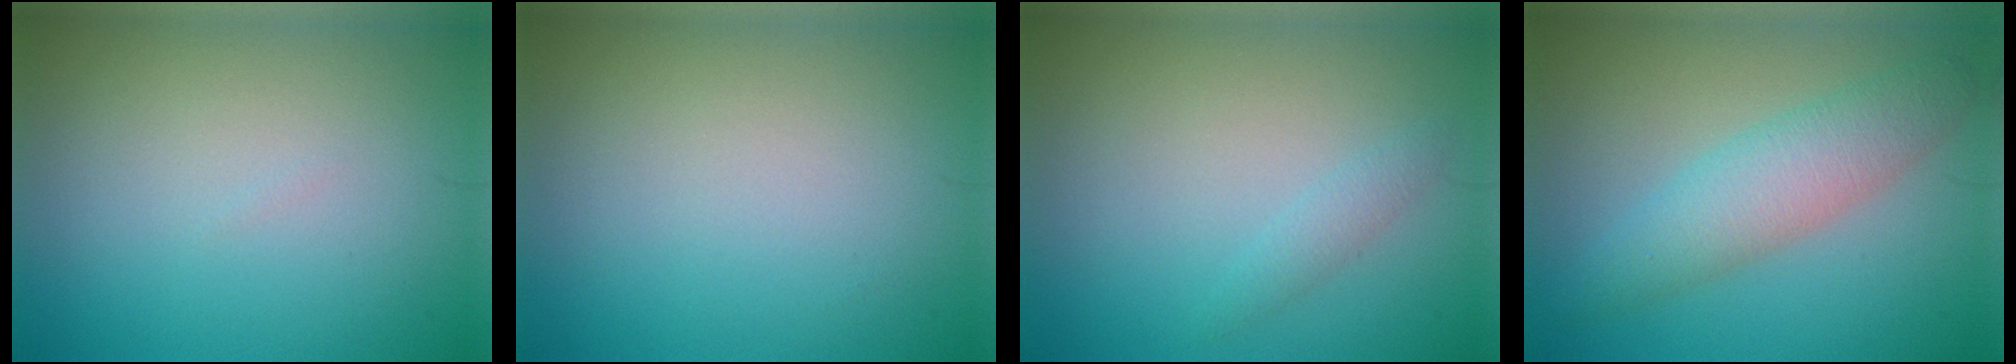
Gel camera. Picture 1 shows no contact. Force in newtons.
{"total": 0.0}
{"total": 1.1, "press": 1.1, "slide": 0.1}
{"total": 4.7, "press": 4.7, "slide": 0.2}